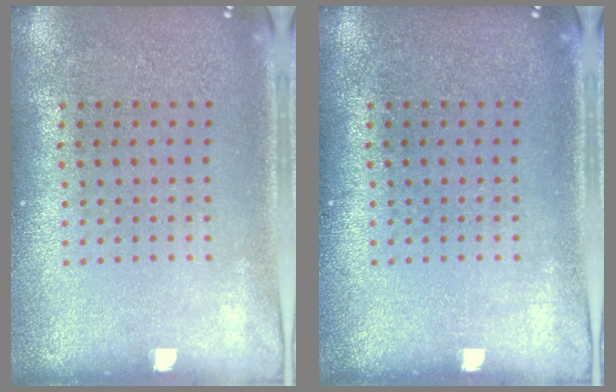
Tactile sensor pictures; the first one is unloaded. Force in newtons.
{"total": 0.0}